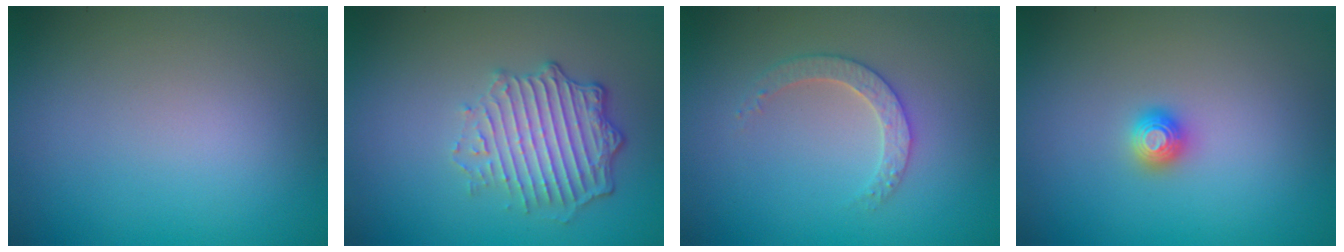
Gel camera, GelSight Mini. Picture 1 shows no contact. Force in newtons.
{"total": 4.9, "press": 3.7, "slide": 3.2}
{"total": 2.5, "press": 2.4, "slide": 0.7}
{"total": 1.5, "press": 1.5, "slide": 0.2}